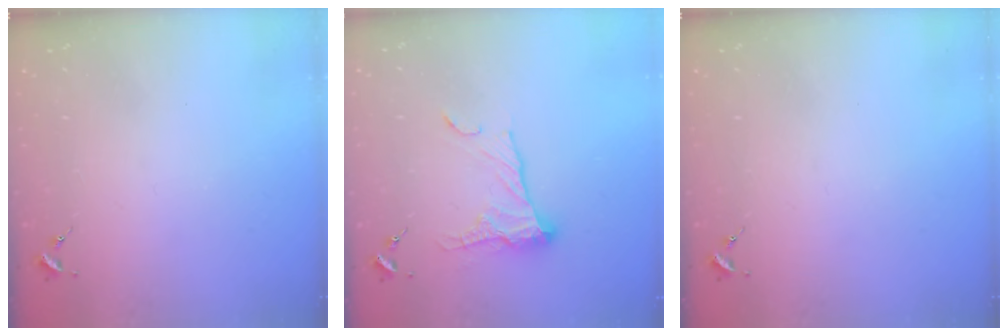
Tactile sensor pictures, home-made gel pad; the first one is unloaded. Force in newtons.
{"total": 13.1, "press": 13.1, "slide": 0.9}
{"total": 0.0}